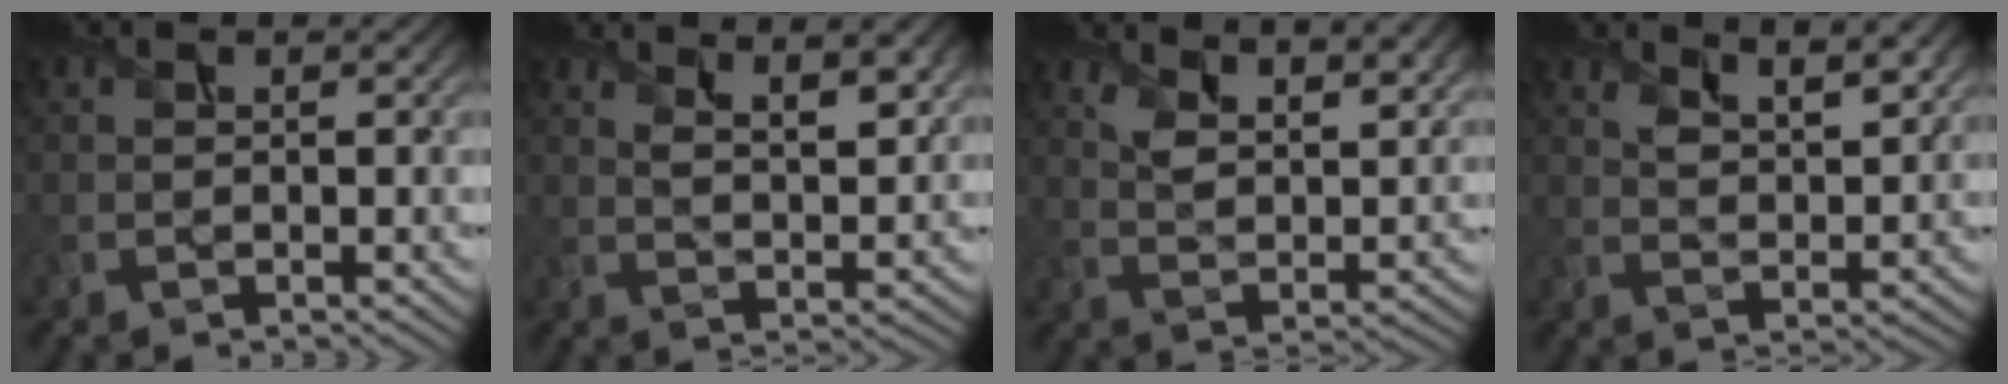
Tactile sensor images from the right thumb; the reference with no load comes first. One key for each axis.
{"total": 7.6, "fx": 4.9, "fy": 2.3, "fz": 5.2, "tx": -0.079, "ty": 0.000, "tz": 0.077}
{"total": 10.4, "fx": 7.2, "fy": 3.9, "fz": 6.5, "tx": -0.124, "ty": -0.001, "tz": 0.118}
{"total": 7.1, "fx": 4.9, "fy": 2.3, "fz": 4.6, "tx": -0.080, "ty": -0.007, "tz": 0.085}